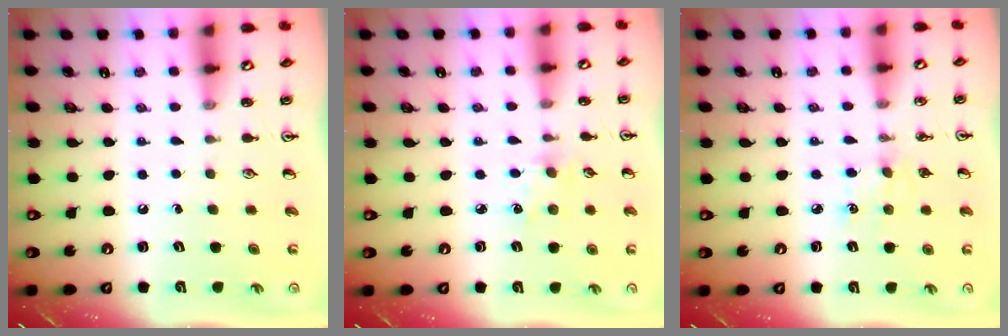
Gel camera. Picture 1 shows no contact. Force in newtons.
{"total": 2.5, "press": 2.4, "slide": 0.4}
{"total": 4.0, "press": 4.0, "slide": 0.5}